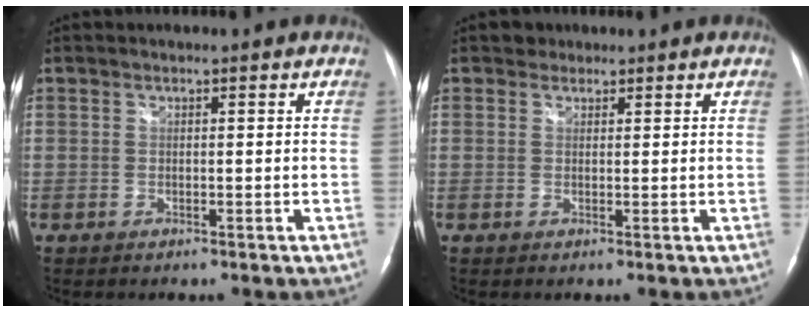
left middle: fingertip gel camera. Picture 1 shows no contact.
{"total": 1.4, "force": [1.0, 1.0, -0.1], "torque": [0.008, 0.005, 0.010]}